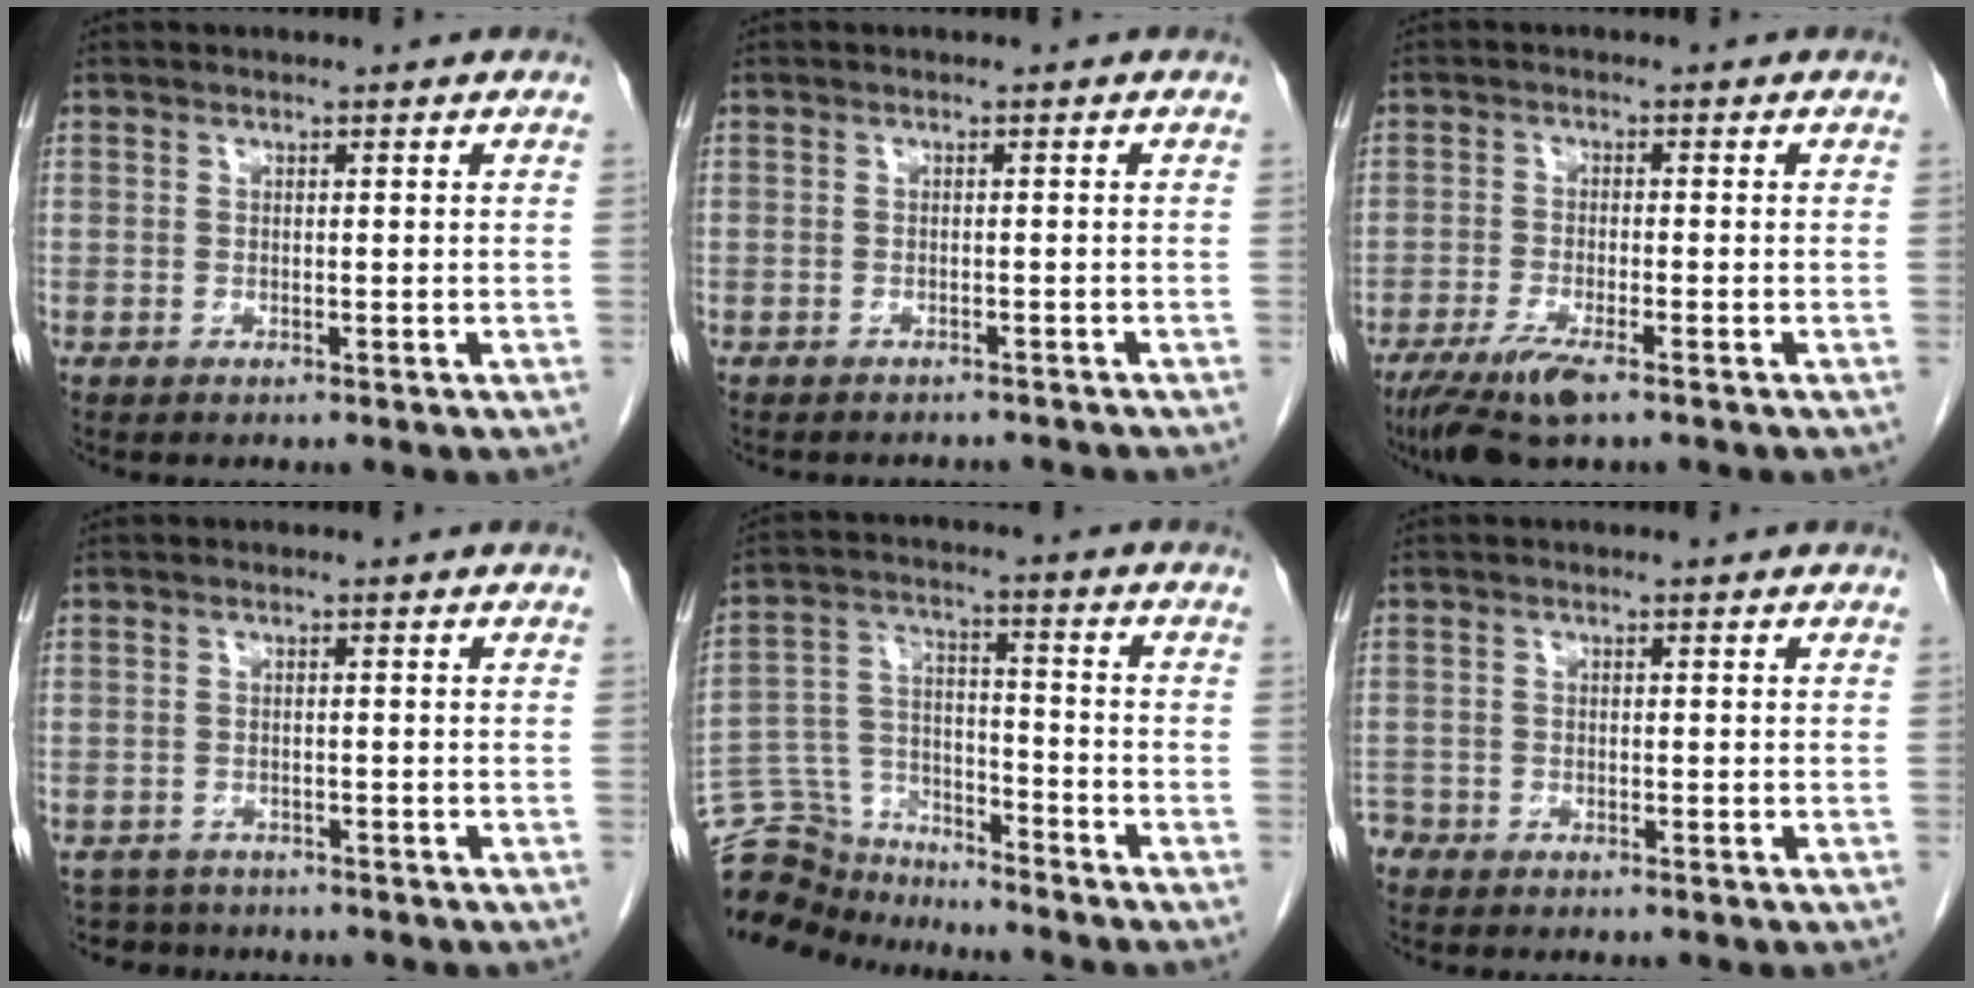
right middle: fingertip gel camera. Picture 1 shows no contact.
{"total": 5.0, "force": [-4.7, 1.4, 1.2], "torque": [-0.014, -0.004, -0.052]}
{"total": 6.6, "force": [-4.3, 0.9, 4.9], "torque": [-0.095, -0.017, -0.076]}
{"total": 3.8, "force": [-3.5, 1.3, -0.5], "torque": [0.005, -0.007, -0.057]}
{"total": 12.0, "force": [-11.6, 2.8, 0.0], "torque": [-0.008, 0.044, -0.209]}
{"total": 2.0, "force": [-1.8, 0.8, 0.0], "torque": [-0.002, -0.001, -0.034]}